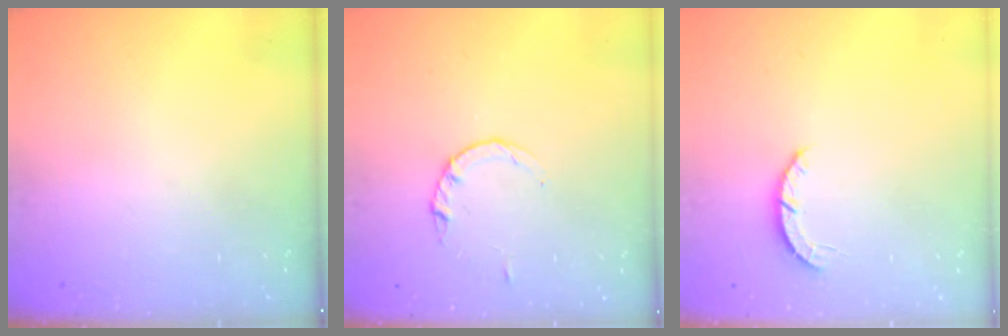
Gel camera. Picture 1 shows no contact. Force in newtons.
{"total": 2.8, "press": 2.8, "slide": 0.4}
{"total": 2.8, "press": 2.8, "slide": 0.4}